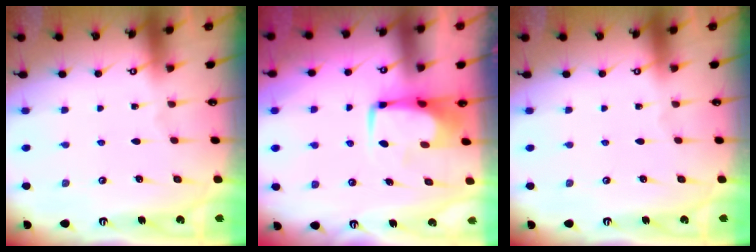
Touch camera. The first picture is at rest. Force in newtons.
{"total": 0.9, "press": 0.7, "slide": 0.4}
{"total": 0.0}